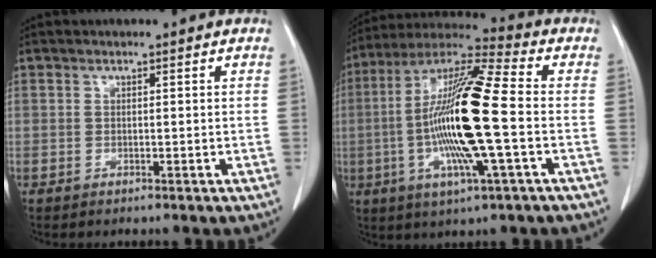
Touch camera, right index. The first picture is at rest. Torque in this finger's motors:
{"motor_torque": [2.14, 0.00, 1.05, 0.21]}